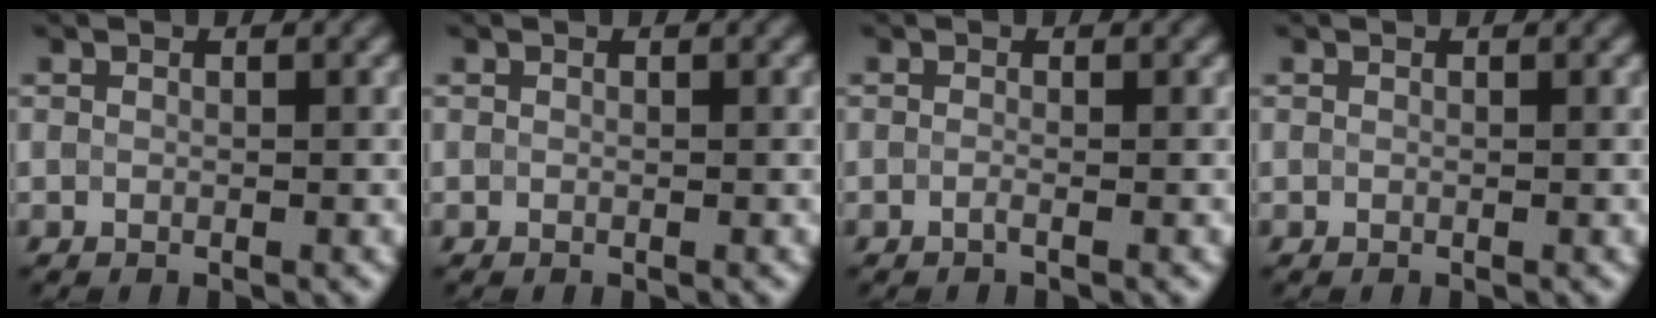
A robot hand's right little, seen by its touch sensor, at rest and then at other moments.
{"total": 0.0}
{"total": 0.8, "force": [-0.8, 0.0, 0.0], "torque": [0.001, -0.008, -0.016]}
{"total": 0.0}